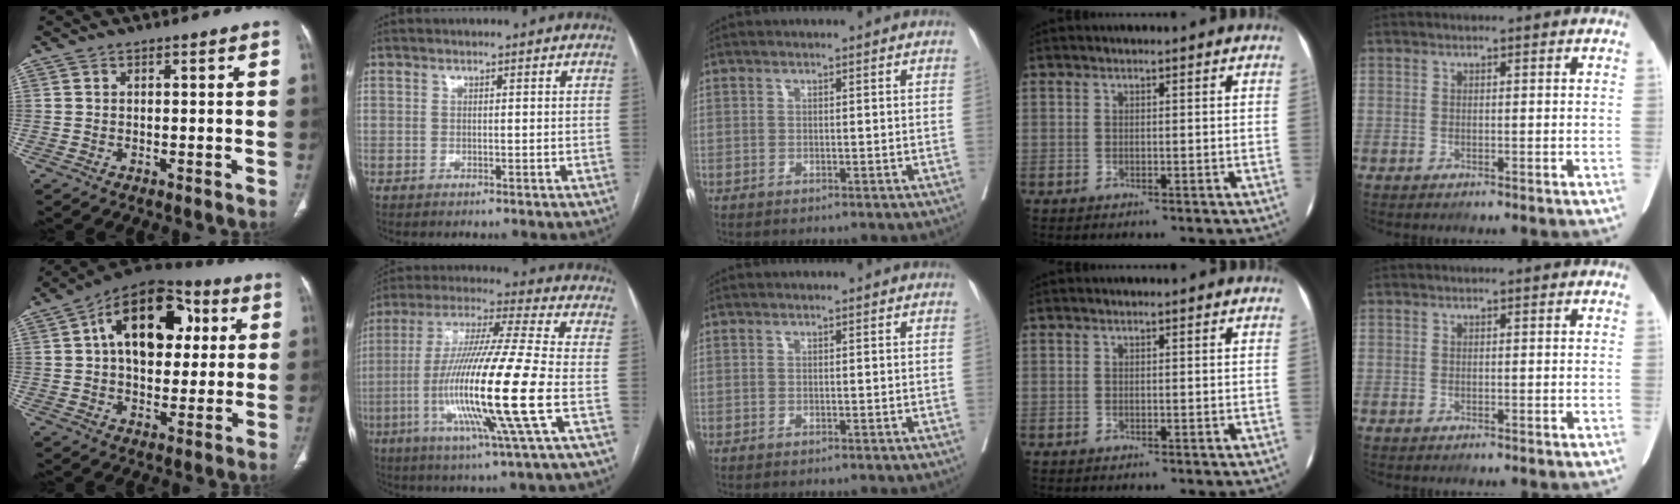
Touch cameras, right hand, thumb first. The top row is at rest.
{"thumb": {"total": 19.6, "force": [4.6, 12.3, 14.6], "torque": [-0.180, 0.014, 0.061]}, "index": {"total": 19.8, "force": [-4.7, -1.1, 19.2], "torque": [-0.380, -0.022, -0.100]}}